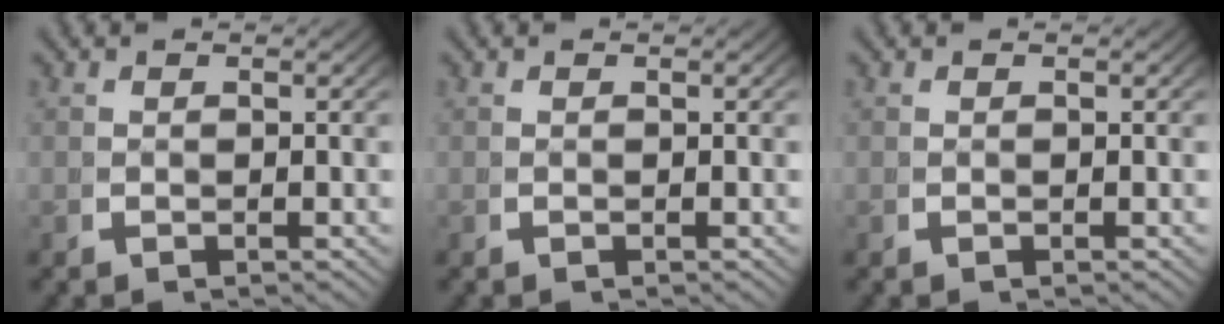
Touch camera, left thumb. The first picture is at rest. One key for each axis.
{"total": 0.0}
{"total": 0.0}